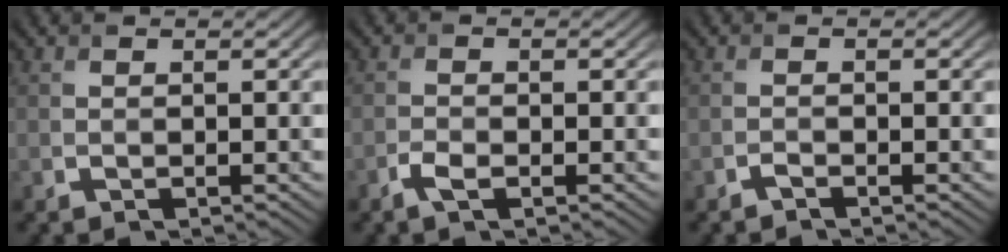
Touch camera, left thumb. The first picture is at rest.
{"total": 1.8, "force": [-1.1, 0.7, 1.3], "torque": [-0.032, -0.001, -0.024]}
{"total": 0.6, "force": [-0.5, 0.1, 0.3], "torque": [-0.004, 0.002, -0.012]}